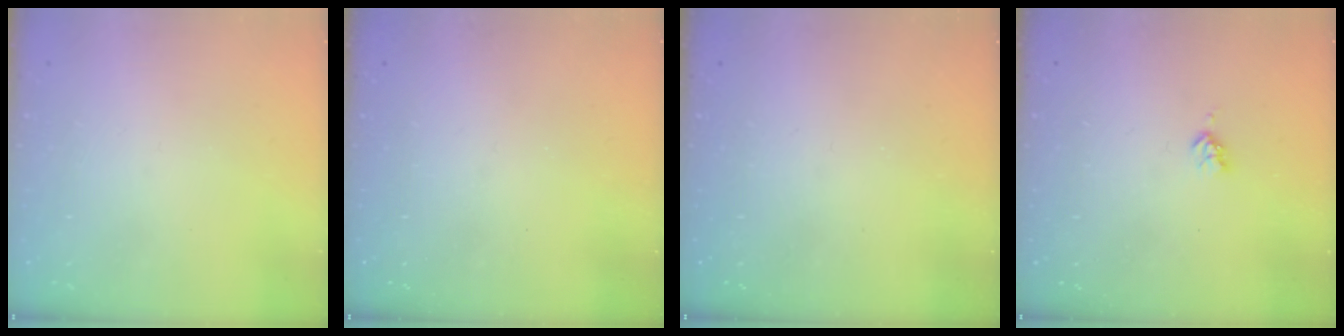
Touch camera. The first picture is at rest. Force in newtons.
{"total": 0.0}
{"total": 0.0}
{"total": 2.9, "press": 2.9, "slide": 0.5}